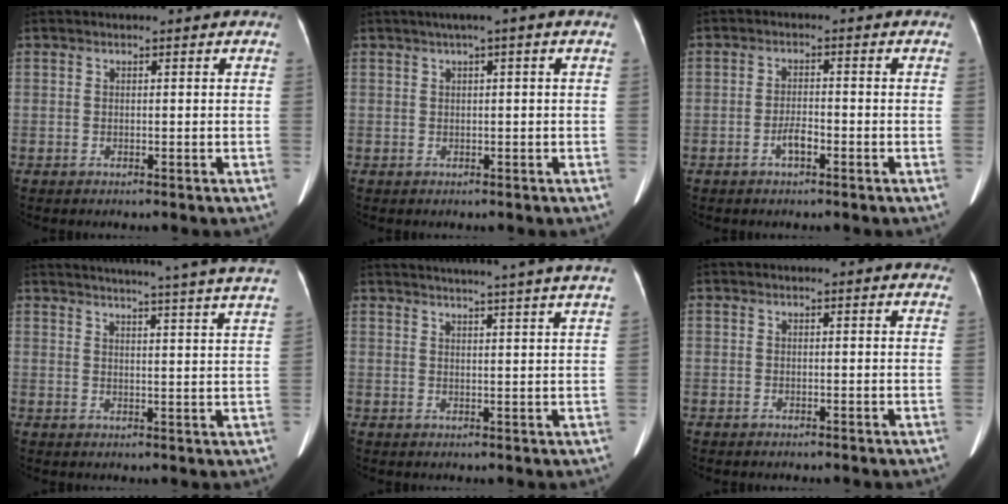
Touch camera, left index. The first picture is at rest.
{"total": 2.0, "force": [0.9, -0.1, 1.8], "torque": [-0.034, 0.018, 0.016]}
{"total": 2.5, "force": [-1.4, 0.8, 1.9], "torque": [-0.035, 0.002, -0.026]}
{"total": 24.5, "force": [22.6, -1.4, 9.4], "torque": [-0.138, -0.061, 0.263]}
{"total": 19.6, "force": [17.8, -1.5, 8.1], "torque": [-0.127, -0.026, 0.217]}
{"total": 1.9, "force": [1.6, 1.1, 0.2], "torque": [0.001, -0.006, -0.005]}